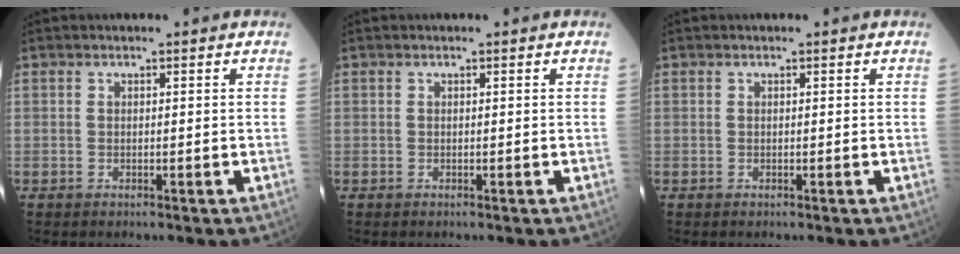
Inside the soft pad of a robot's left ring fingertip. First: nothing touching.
{"total": 0.0}
{"total": 0.0}